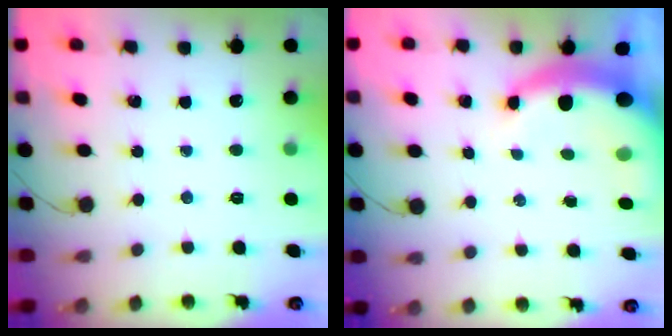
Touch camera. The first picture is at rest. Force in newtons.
{"total": 7.5, "press": 7.4, "slide": 1.5}